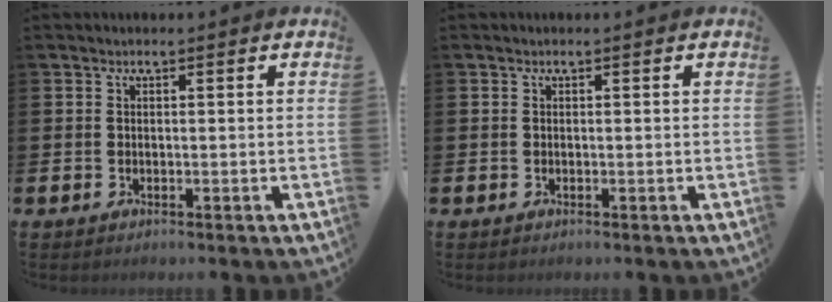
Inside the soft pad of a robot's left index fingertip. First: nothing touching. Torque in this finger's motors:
{"motor_torque": [0.00, 0.00, 0.00, 0.01]}